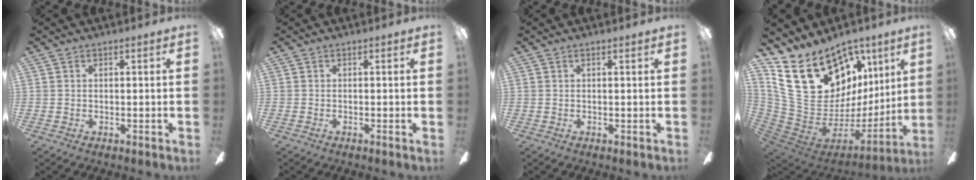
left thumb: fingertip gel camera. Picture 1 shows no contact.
{"total": 1.1, "force": [-0.3, -0.1, 1.0], "torque": [-0.016, -0.001, -0.005]}
{"total": 1.1, "force": [0.5, 0.0, 0.9], "torque": [-0.020, -0.002, 0.009]}
{"total": 26.4, "force": [13.7, 17.1, 14.7], "torque": [-0.275, -0.086, 0.287]}